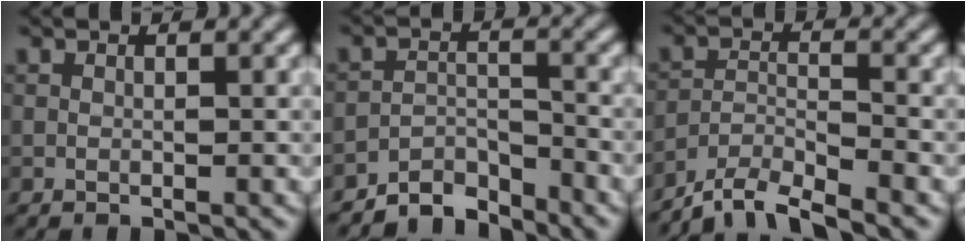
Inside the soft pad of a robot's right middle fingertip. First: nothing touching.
{"total": 3.6, "force": [-3.5, 0.5, 0.2], "torque": [0.001, 0.015, -0.065]}
{"total": 5.6, "force": [-5.3, 0.8, 1.8], "torque": [-0.032, 0.003, -0.091]}